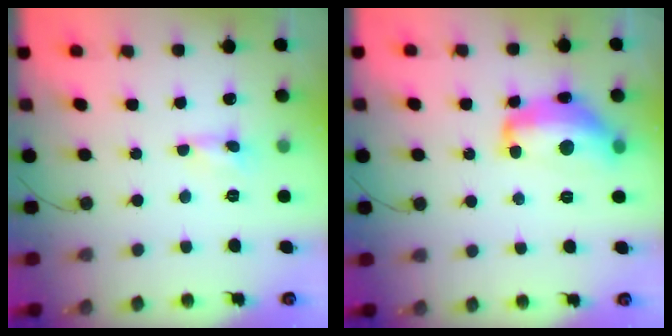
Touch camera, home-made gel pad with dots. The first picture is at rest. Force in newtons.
{"total": 15.3, "press": 15.2, "slide": 1.3}